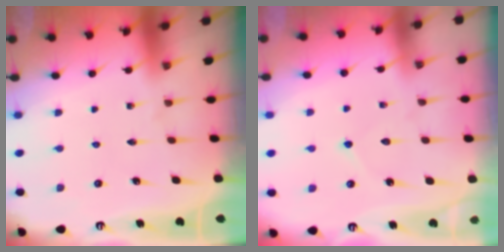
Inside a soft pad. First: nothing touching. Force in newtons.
{"total": 3.8, "press": 3.7, "slide": 0.3}